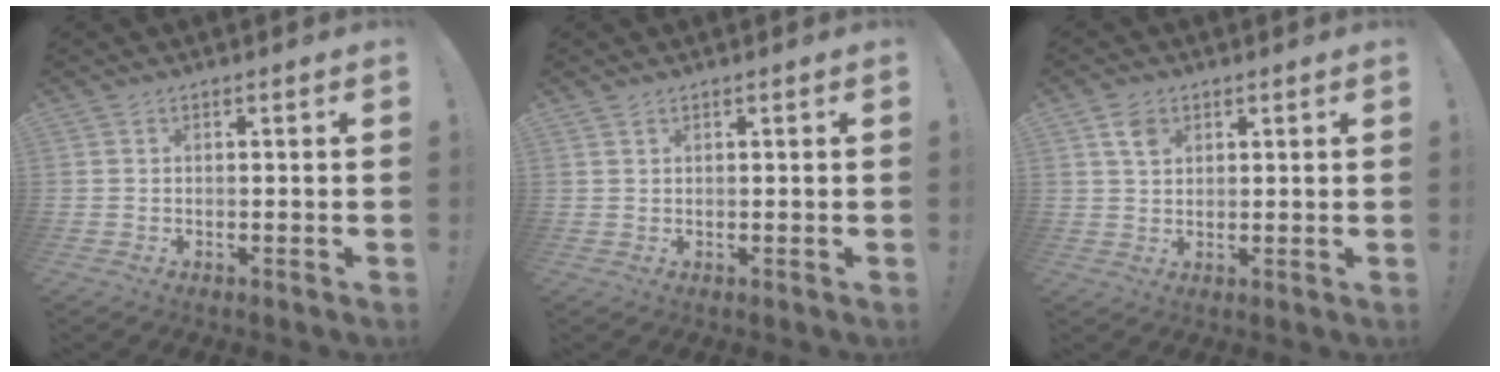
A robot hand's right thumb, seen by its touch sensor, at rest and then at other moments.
{"total": 0.8, "force": [0.7, 0.3, 0.2], "torque": [0.002, -0.004, 0.012]}
{"total": 4.9, "force": [2.6, 3.4, 2.3], "torque": [-0.033, -0.007, 0.046]}